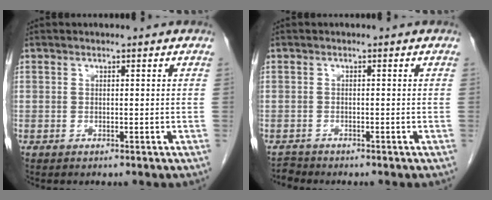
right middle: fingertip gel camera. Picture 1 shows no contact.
{"total": 1.1, "force": [-1.0, 0.0, -0.4], "torque": [0.009, -0.006, -0.018]}